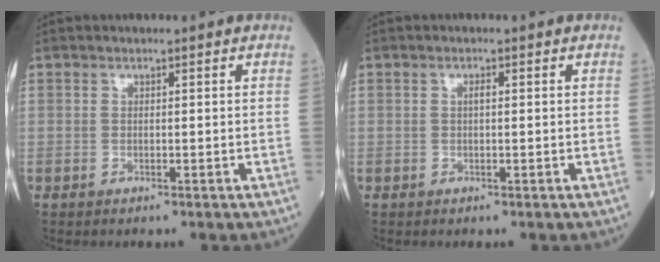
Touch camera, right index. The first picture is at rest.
{"total": 0.8, "force": [0.1, 0.2, 0.8], "torque": [-0.015, 0.002, 0.000]}